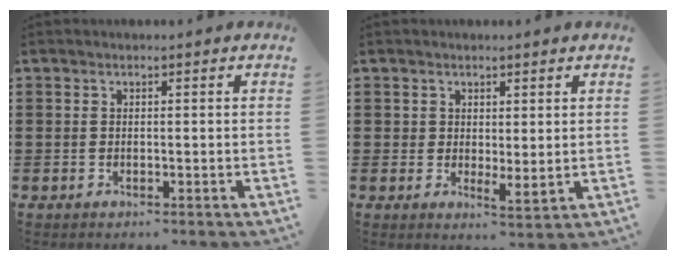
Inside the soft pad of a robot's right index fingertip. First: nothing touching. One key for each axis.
{"total": 1.9, "fx": 1.3, "fy": 1.1, "fz": 0.9, "tx": -0.013, "ty": 0.001, "tz": 0.024}